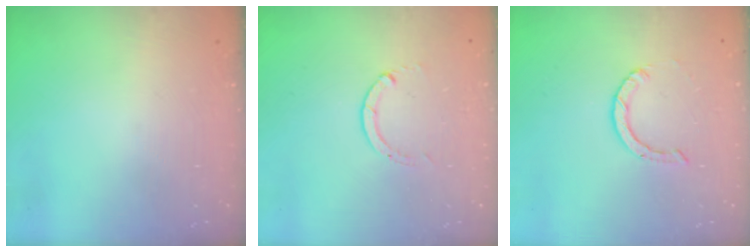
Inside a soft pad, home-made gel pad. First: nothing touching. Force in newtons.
{"total": 0.0}
{"total": 0.9, "press": 0.9, "slide": 0.1}